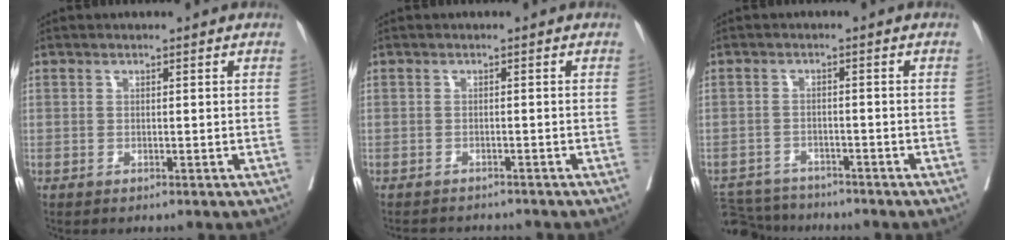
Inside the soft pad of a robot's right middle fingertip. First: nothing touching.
{"total": 5.0, "force": [-4.8, 0.9, 1.0], "torque": [-0.006, -0.006, -0.065]}
{"total": 7.1, "force": [-6.9, 1.7, 0.5], "torque": [-0.006, -0.003, -0.112]}